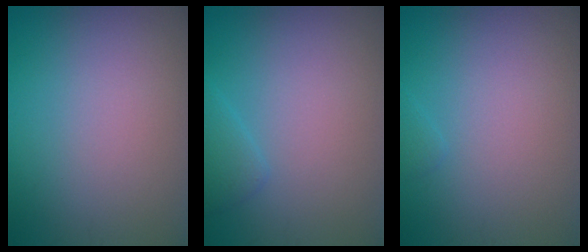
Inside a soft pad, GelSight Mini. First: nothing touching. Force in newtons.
{"total": 1.6, "press": 1.6, "slide": 0.1}
{"total": 0.6, "press": 0.6, "slide": 0.1}